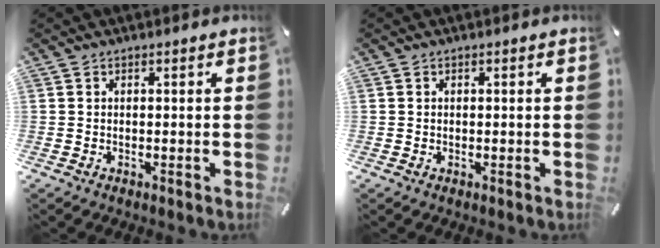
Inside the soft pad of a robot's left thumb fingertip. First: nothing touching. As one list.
[{"total": 0.0}]